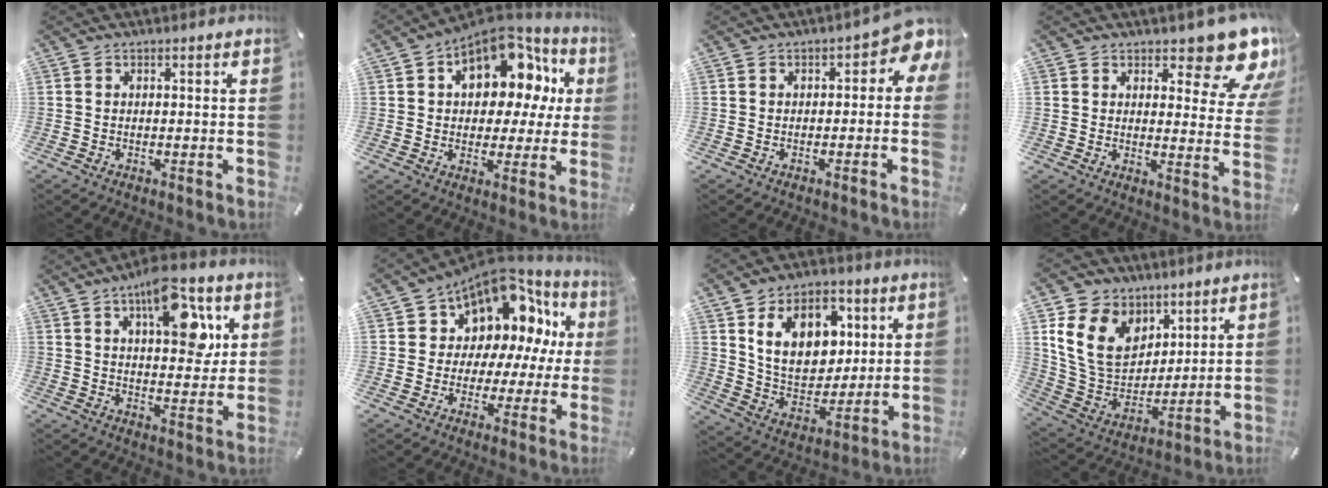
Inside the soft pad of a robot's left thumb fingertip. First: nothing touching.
{"total": 16.2, "force": [6.4, 9.9, 11.1], "torque": [-0.163, -0.040, 0.106]}
{"total": 5.1, "force": [1.1, 3.1, 4.0], "torque": [-0.048, -0.004, 0.011]}
{"total": 11.9, "force": [8.7, 5.7, 5.8], "torque": [-0.060, -0.073, 0.151]}
{"total": 15.2, "force": [7.3, 7.2, 11.2], "torque": [-0.153, -0.027, 0.119]}
{"total": 11.6, "force": [6.9, 8.1, 4.5], "torque": [-0.075, -0.069, 0.123]}
{"total": 15.9, "force": [6.2, 11.9, 8.5], "torque": [-0.140, -0.015, 0.122]}
{"total": 17.0, "force": [6.8, 13.1, 8.5], "torque": [-0.185, -0.031, 0.134]}